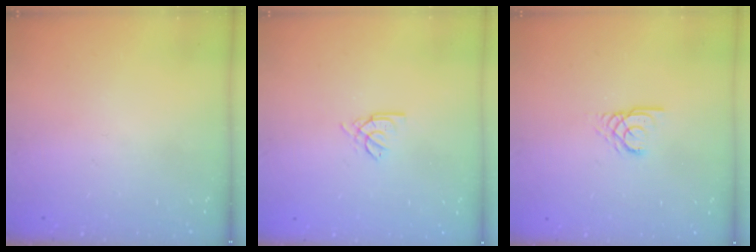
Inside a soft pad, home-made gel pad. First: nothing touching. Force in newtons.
{"total": 2.2, "press": 2.2, "slide": 0.6}
{"total": 2.9, "press": 2.9, "slide": 0.2}